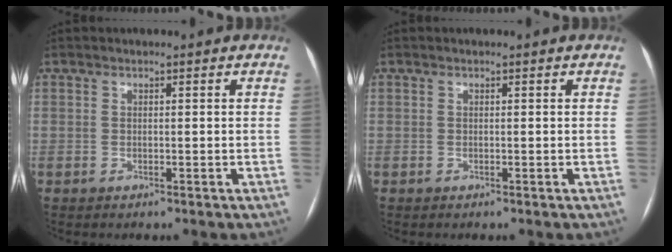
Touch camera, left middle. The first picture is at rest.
{"total": 0.0}